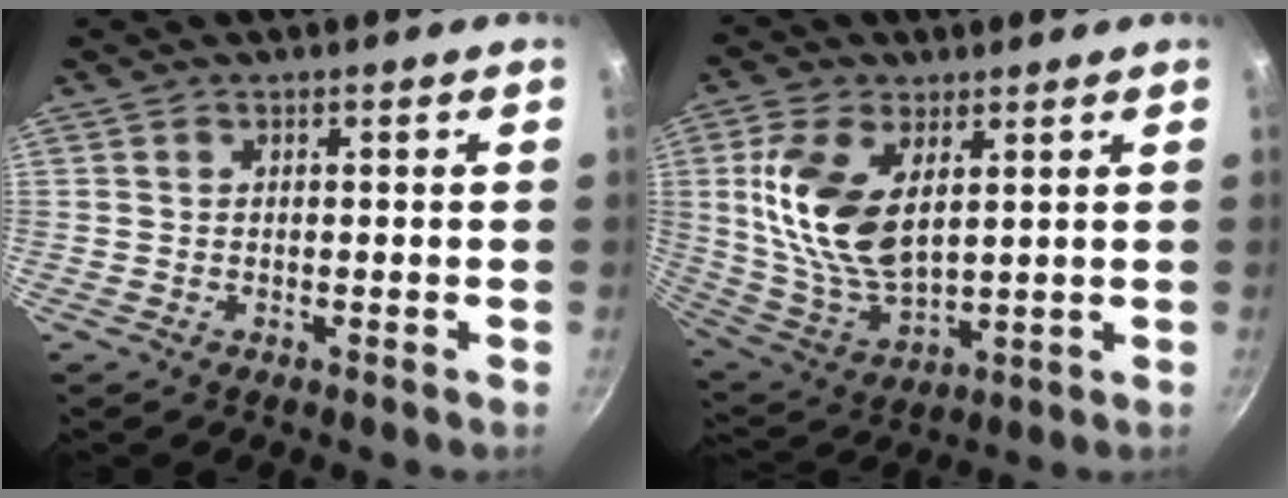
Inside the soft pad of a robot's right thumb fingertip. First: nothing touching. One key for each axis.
{"total": 15.7, "fx": 4.1, "fy": 8.6, "fz": 12.4, "tx": -0.238, "ty": -0.023, "tz": 0.092}